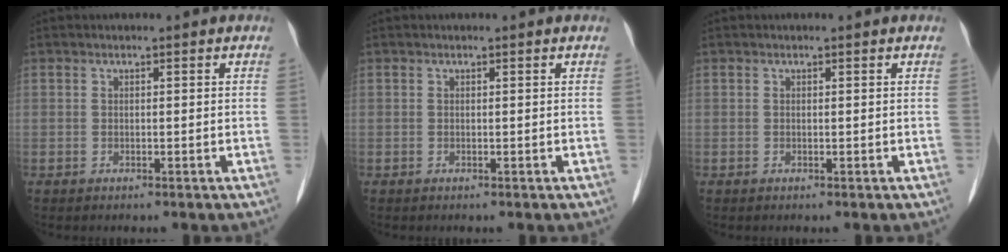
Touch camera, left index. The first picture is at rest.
{"total": 0.0}
{"total": 0.0}